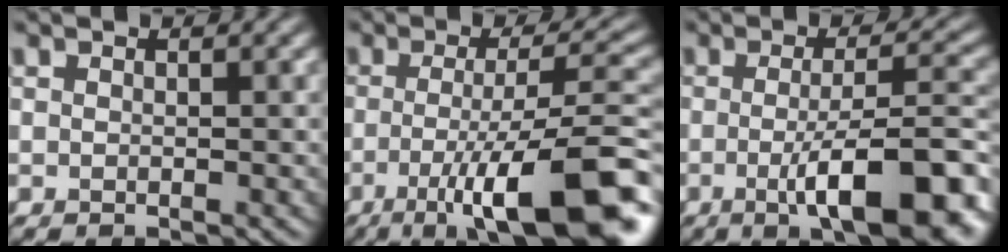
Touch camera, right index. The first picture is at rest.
{"total": 13.6, "force": [-5.0, 3.4, 12.2], "torque": [-0.173, -0.005, -0.077]}
{"total": 11.4, "force": [-3.8, 3.0, 10.3], "torque": [-0.134, -0.004, -0.053]}